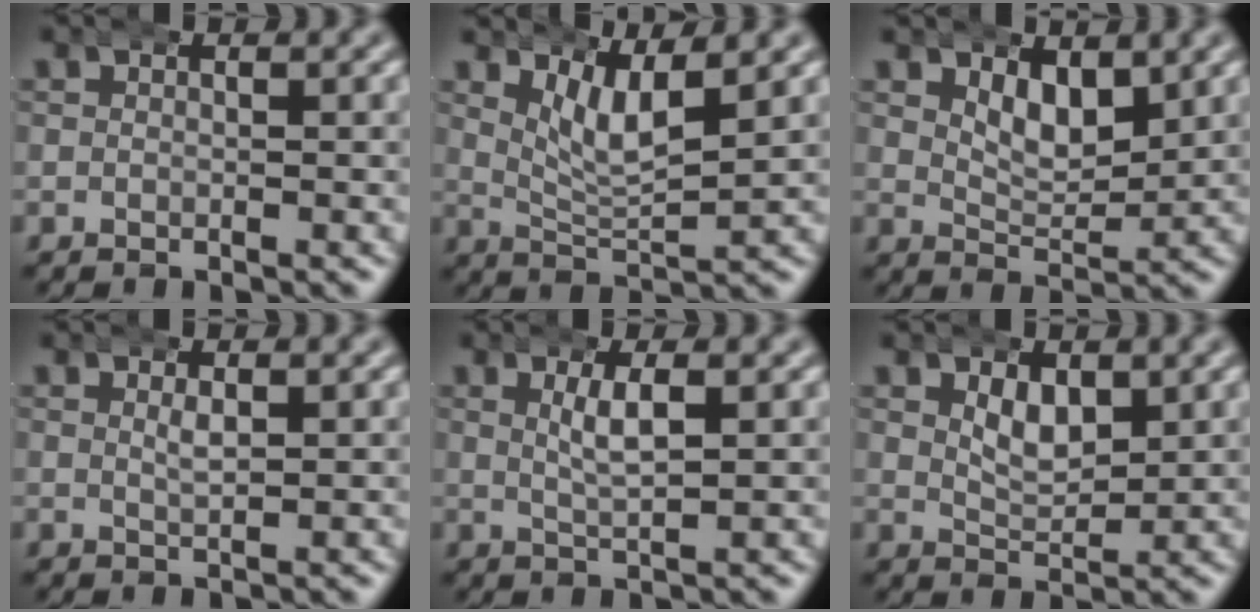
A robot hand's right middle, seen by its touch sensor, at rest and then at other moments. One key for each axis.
{"total": 4.2, "fx": 2.5, "fy": 1.1, "fz": 3.2, "tx": -0.058, "ty": -0.011, "tz": 0.049}
{"total": 3.5, "fx": 2.3, "fy": 1.5, "fz": 2.1, "tx": -0.029, "ty": -0.017, "tz": 0.045}
{"total": 1.4, "fx": 0.6, "fy": 0.4, "fz": 1.3, "tx": -0.018, "ty": -0.003, "tz": 0.012}
{"total": 2.5, "fx": 0.8, "fy": 0.2, "fz": 2.3, "tx": -0.045, "ty": -0.001, "tz": 0.019}
{"total": 2.9, "fx": 1.4, "fy": 1.5, "fz": 2.0, "tx": -0.033, "ty": -0.013, "tz": 0.030}